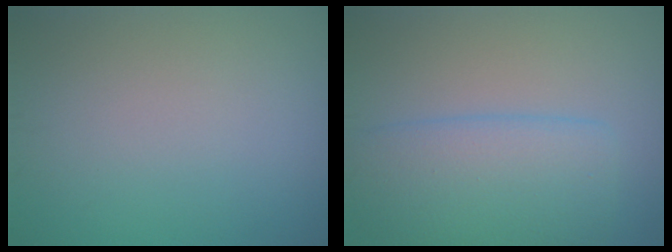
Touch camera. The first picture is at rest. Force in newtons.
{"total": 6.0, "press": 6.0, "slide": 0.3}